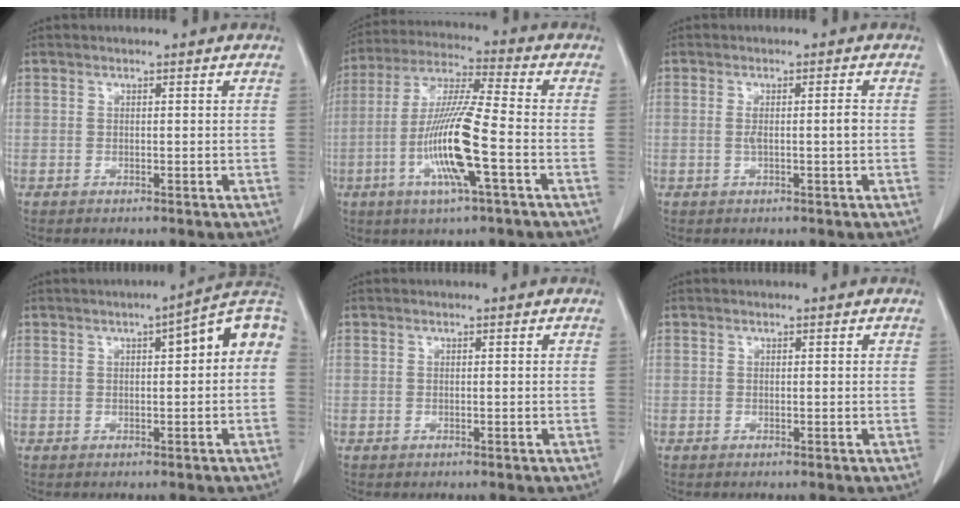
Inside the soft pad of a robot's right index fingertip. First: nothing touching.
{"total": 13.5, "force": [-3.9, 0.3, 12.9], "torque": [-0.261, -0.008, -0.078]}
{"total": 2.4, "force": [-0.1, 0.0, 2.4], "torque": [-0.043, 0.002, 0.000]}
{"total": 8.3, "force": [1.7, 1.4, 8.0], "torque": [-0.103, 0.033, 0.014]}
{"total": 0.0}
{"total": 0.0}